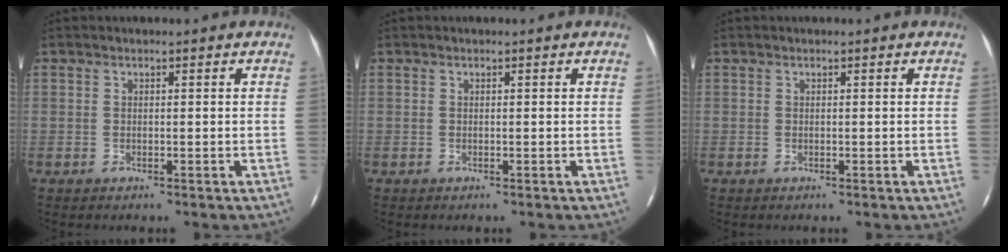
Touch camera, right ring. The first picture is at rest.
{"total": 0.0}
{"total": 0.0}